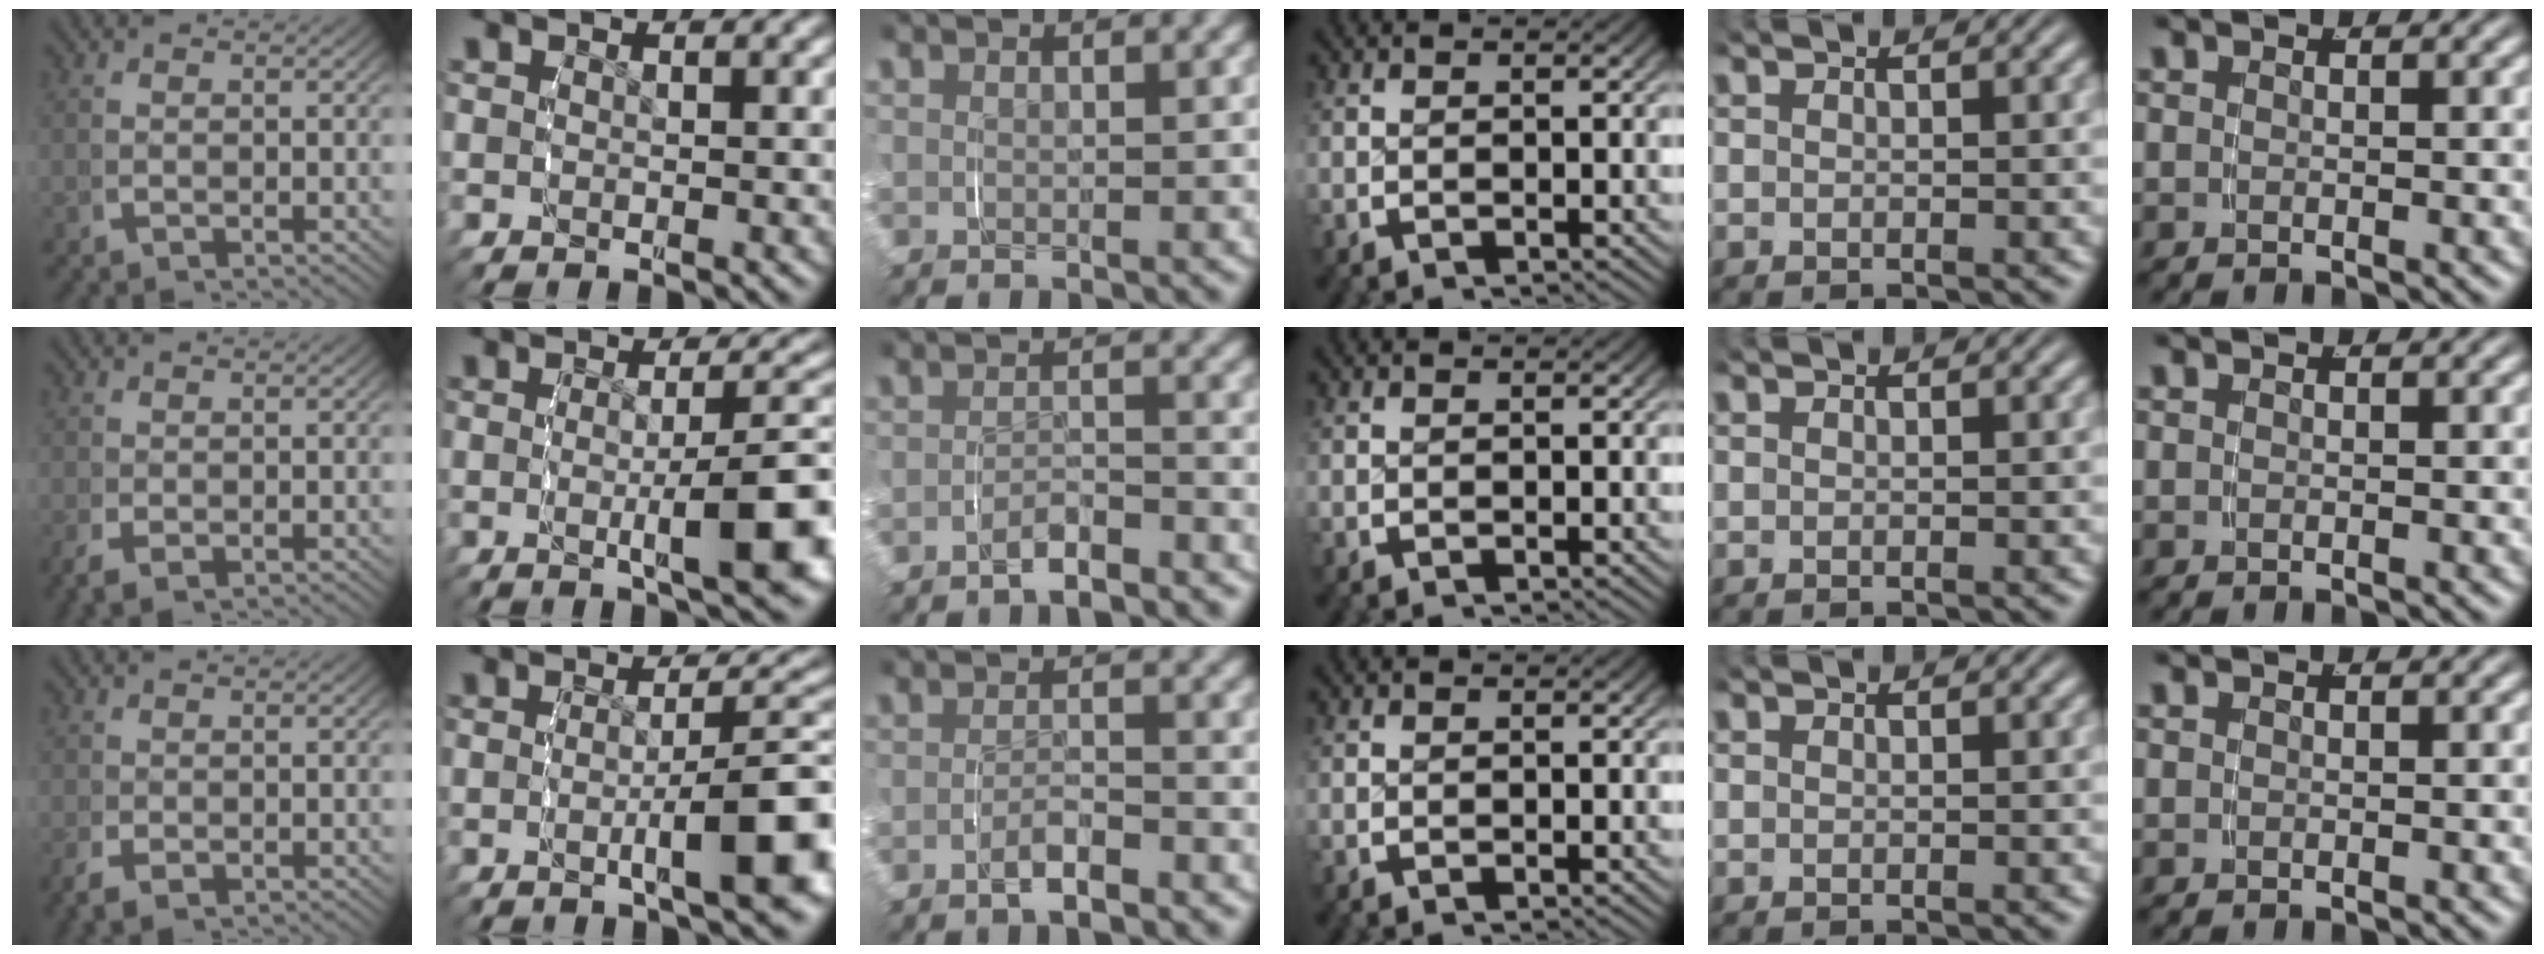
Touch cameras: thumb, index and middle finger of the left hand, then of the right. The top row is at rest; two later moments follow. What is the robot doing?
{"motion": "grasp_and_lifting", "object": "toothpaste"}